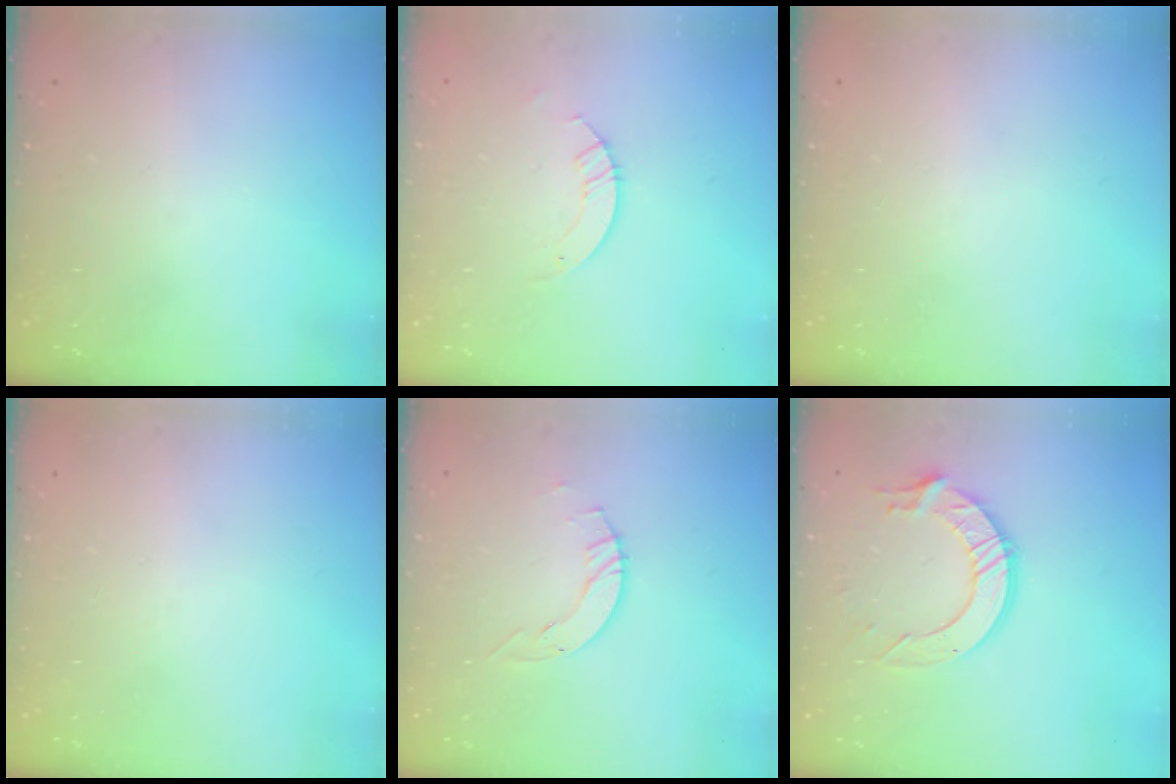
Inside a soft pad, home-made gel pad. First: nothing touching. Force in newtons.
{"total": 3.2, "press": 3.2, "slide": 0.3}
{"total": 0.0}
{"total": 0.0}
{"total": 2.1, "press": 2.1, "slide": 0.3}
{"total": 11.8, "press": 11.8, "slide": 1.1}